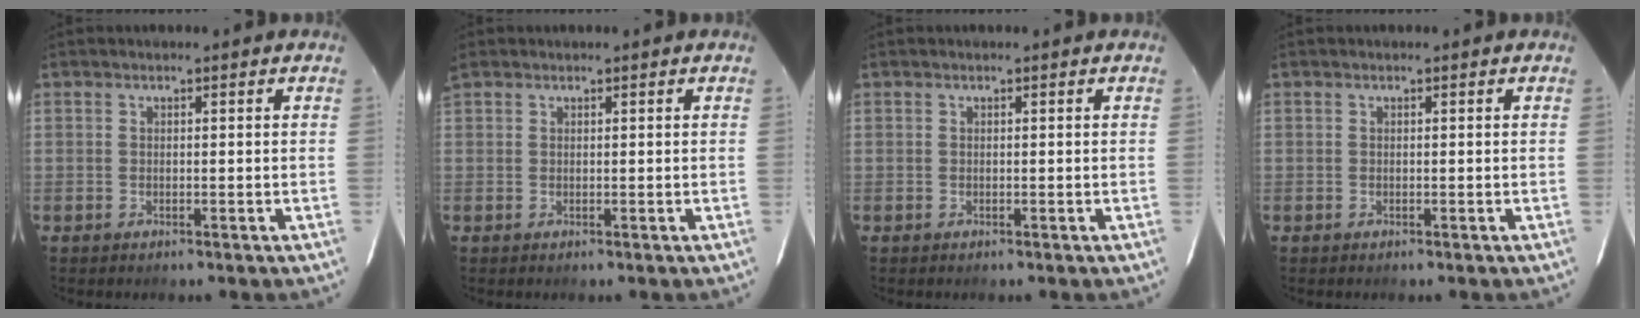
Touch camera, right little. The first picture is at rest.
{"total": 1.3, "force": [0.8, 0.9, 0.4], "torque": [-0.007, 0.005, 0.012]}
{"total": 0.0}
{"total": 0.0}